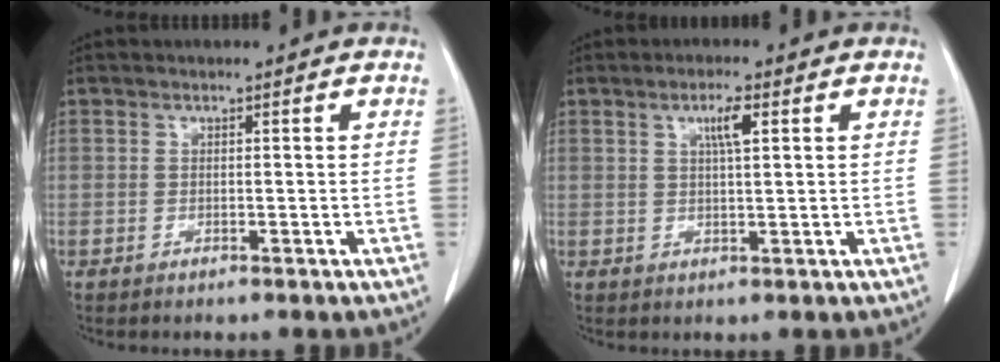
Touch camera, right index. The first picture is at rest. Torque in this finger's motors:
{"motor_torque": [0.43, 0.09, 0.05, 0.02]}